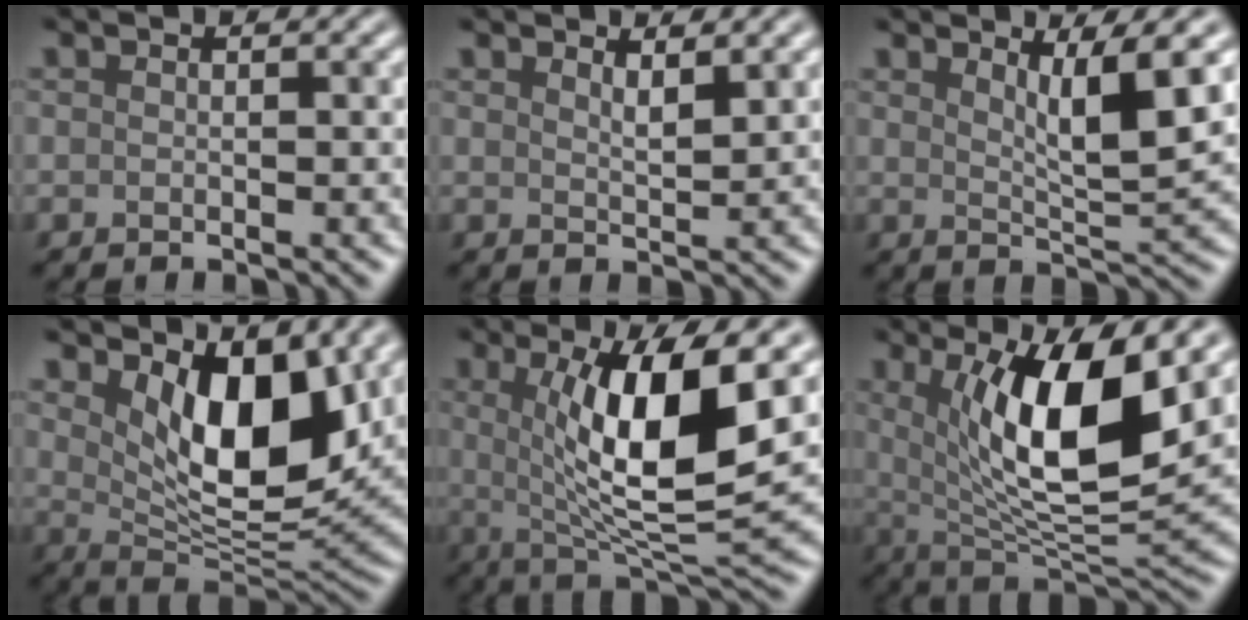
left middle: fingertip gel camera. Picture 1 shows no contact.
{"total": 1.8, "force": [1.5, 0.4, 1.0], "torque": [-0.012, 0.000, 0.024]}
{"total": 4.4, "force": [2.2, 0.8, 3.7], "torque": [-0.053, -0.009, 0.036]}
{"total": 8.4, "force": [3.0, 4.1, 6.7], "torque": [-0.111, -0.020, 0.050]}
{"total": 10.5, "force": [1.8, 2.8, 10.0], "torque": [-0.157, -0.013, 0.038]}
{"total": 10.5, "force": [2.7, 3.1, 9.6], "torque": [-0.152, -0.017, 0.054]}